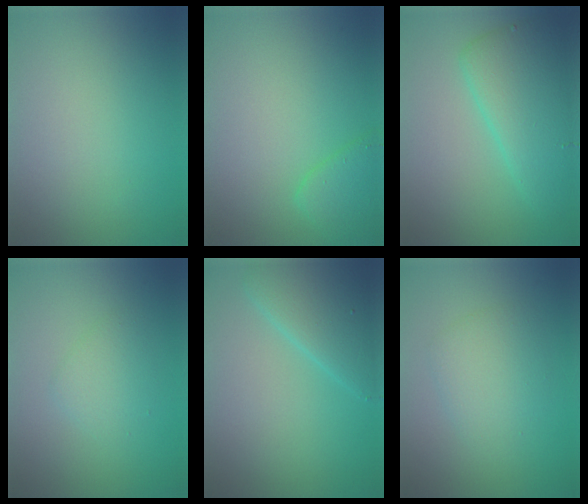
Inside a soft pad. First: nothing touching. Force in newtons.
{"total": 2.7, "press": 2.7, "slide": 0.2}
{"total": 6.1, "press": 6.1, "slide": 0.4}
{"total": 1.9, "press": 1.9, "slide": 0.2}
{"total": 4.5, "press": 4.5, "slide": 0.2}
{"total": 2.9, "press": 2.9, "slide": 0.1}